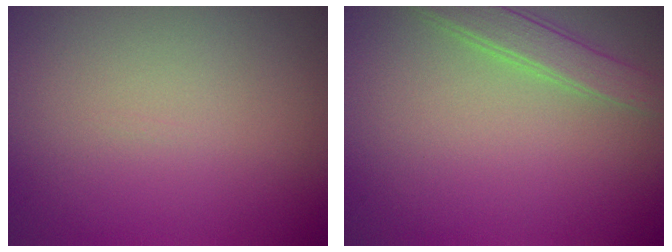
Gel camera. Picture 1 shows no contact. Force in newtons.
{"total": 2.7, "press": 2.7, "slide": 0.1}